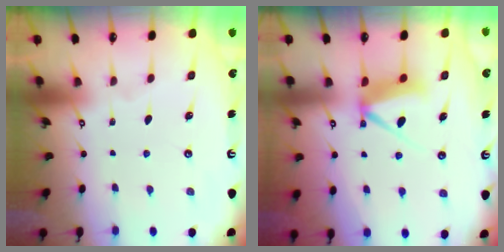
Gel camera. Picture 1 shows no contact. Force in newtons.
{"total": 7.8, "press": 7.7, "slide": 0.6}